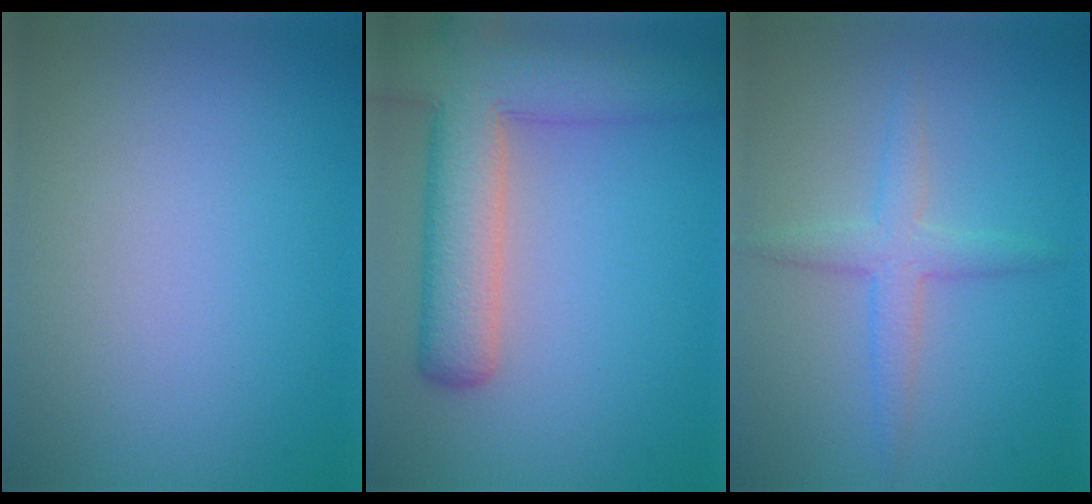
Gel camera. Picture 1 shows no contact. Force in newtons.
{"total": 8.8, "press": 8.8, "slide": 0.6}
{"total": 2.8, "press": 2.8, "slide": 0.0}